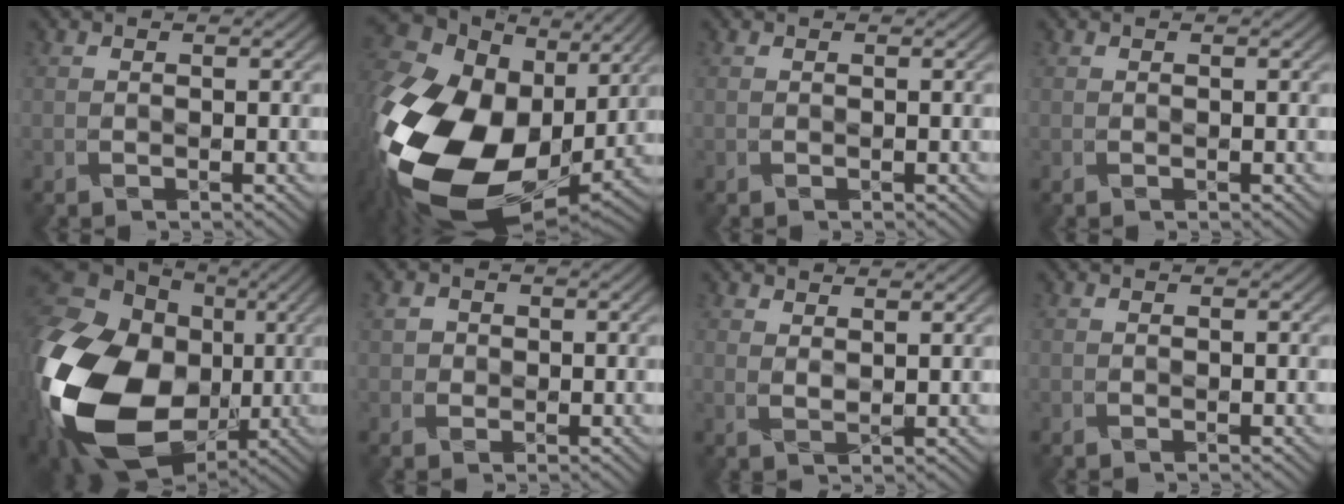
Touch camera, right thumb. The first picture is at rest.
{"total": 22.2, "force": [-2.6, 15.9, 15.3], "torque": [-0.399, -0.063, -0.017]}
{"total": 0.0}
{"total": 0.0}
{"total": 24.2, "force": [-4.2, 18.8, 14.7], "torque": [-0.358, -0.069, -0.076]}
{"total": 1.4, "force": [0.1, 1.3, -0.2], "torque": [0.004, -0.004, 0.001]}
{"total": 2.5, "force": [2.2, 0.5, 1.1], "torque": [-0.006, -0.009, 0.037]}
{"total": 0.0}